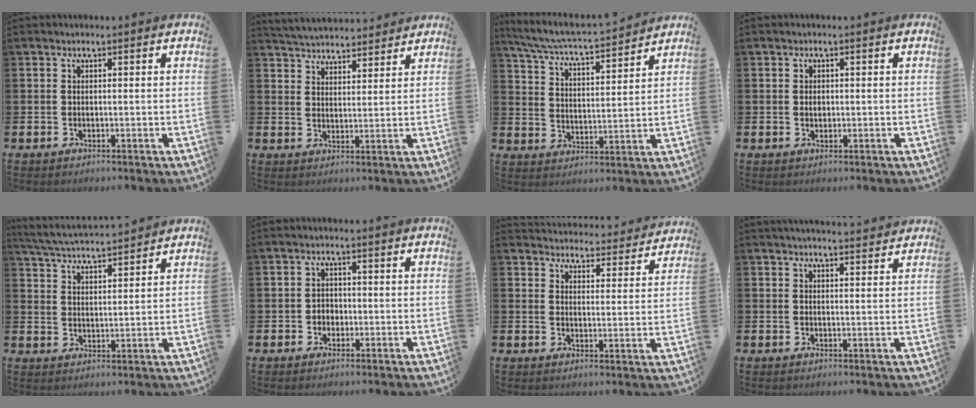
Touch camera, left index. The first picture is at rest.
{"total": 4.7, "force": [4.6, 0.7, -0.1], "torque": [-0.010, -0.030, 0.082]}
{"total": 5.9, "force": [5.7, 0.2, 1.6], "torque": [-0.064, -0.046, 0.096]}
{"total": 1.1, "force": [0.1, 0.8, 0.7], "torque": [0.002, 0.000, -0.003]}
{"total": 4.9, "force": [4.8, 0.2, 0.8], "torque": [-0.041, -0.029, 0.086]}
{"total": 1.9, "force": [-0.4, 1.7, 0.6], "torque": [0.001, -0.001, -0.015]}
{"total": 4.3, "force": [4.2, 0.6, 0.0], "torque": [-0.010, -0.038, 0.071]}
{"total": 2.8, "force": [2.7, 0.0, 0.2], "torque": [0.002, -0.018, 0.047]}